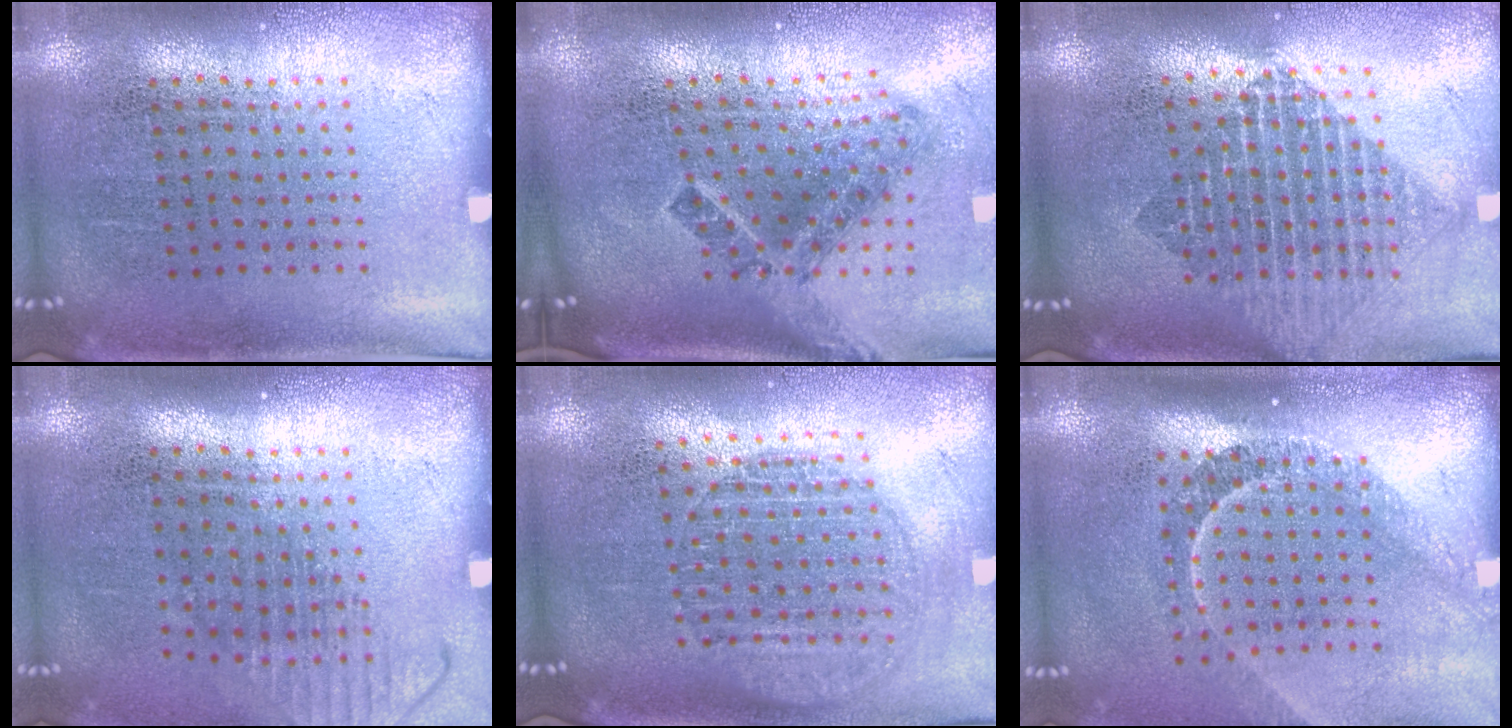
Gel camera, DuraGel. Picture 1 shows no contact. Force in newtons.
{"total": 2.2, "press": 1.3, "slide": 1.7}
{"total": 2.0, "press": 1.7, "slide": 1.2}
{"total": 1.3, "press": 1.0, "slide": 0.9}
{"total": 1.8, "press": 1.5, "slide": 1.0}
{"total": 2.2, "press": 1.5, "slide": 1.5}